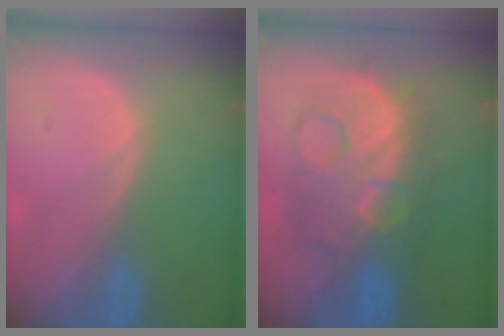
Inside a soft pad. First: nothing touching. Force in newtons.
{"total": 10.8, "press": 10.8, "slide": 1.0}